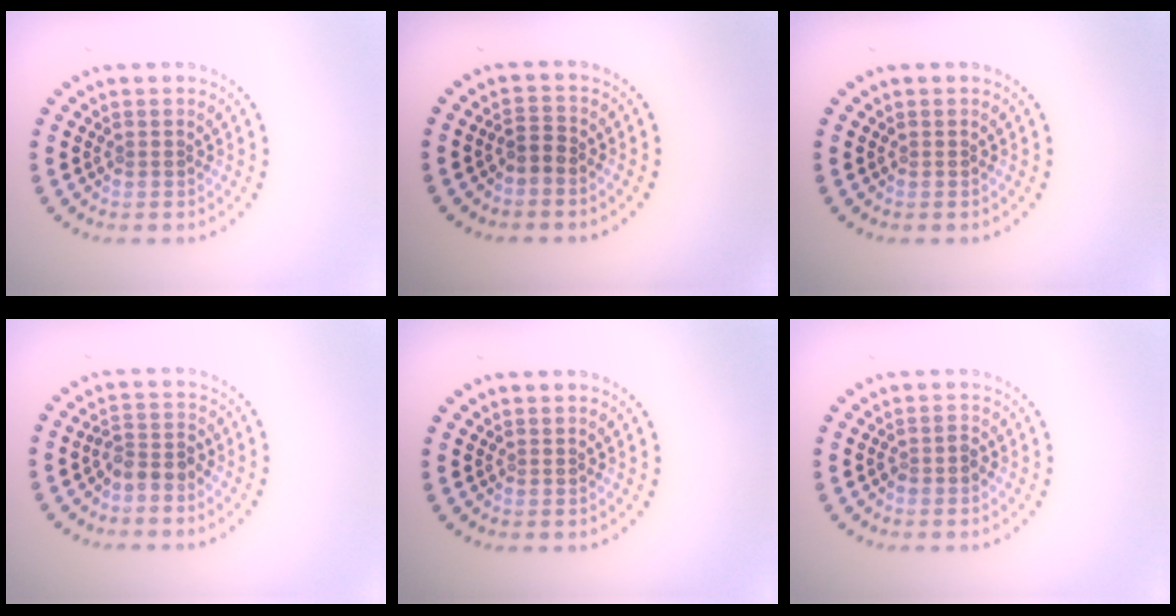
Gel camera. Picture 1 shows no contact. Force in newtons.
{"total": 1.5, "press": 1.2, "slide": 0.9}
{"total": 0.0}
{"total": 2.2, "press": 1.8, "slide": 1.4}
{"total": 0.0}
{"total": 1.1, "press": 0.9, "slide": 0.5}